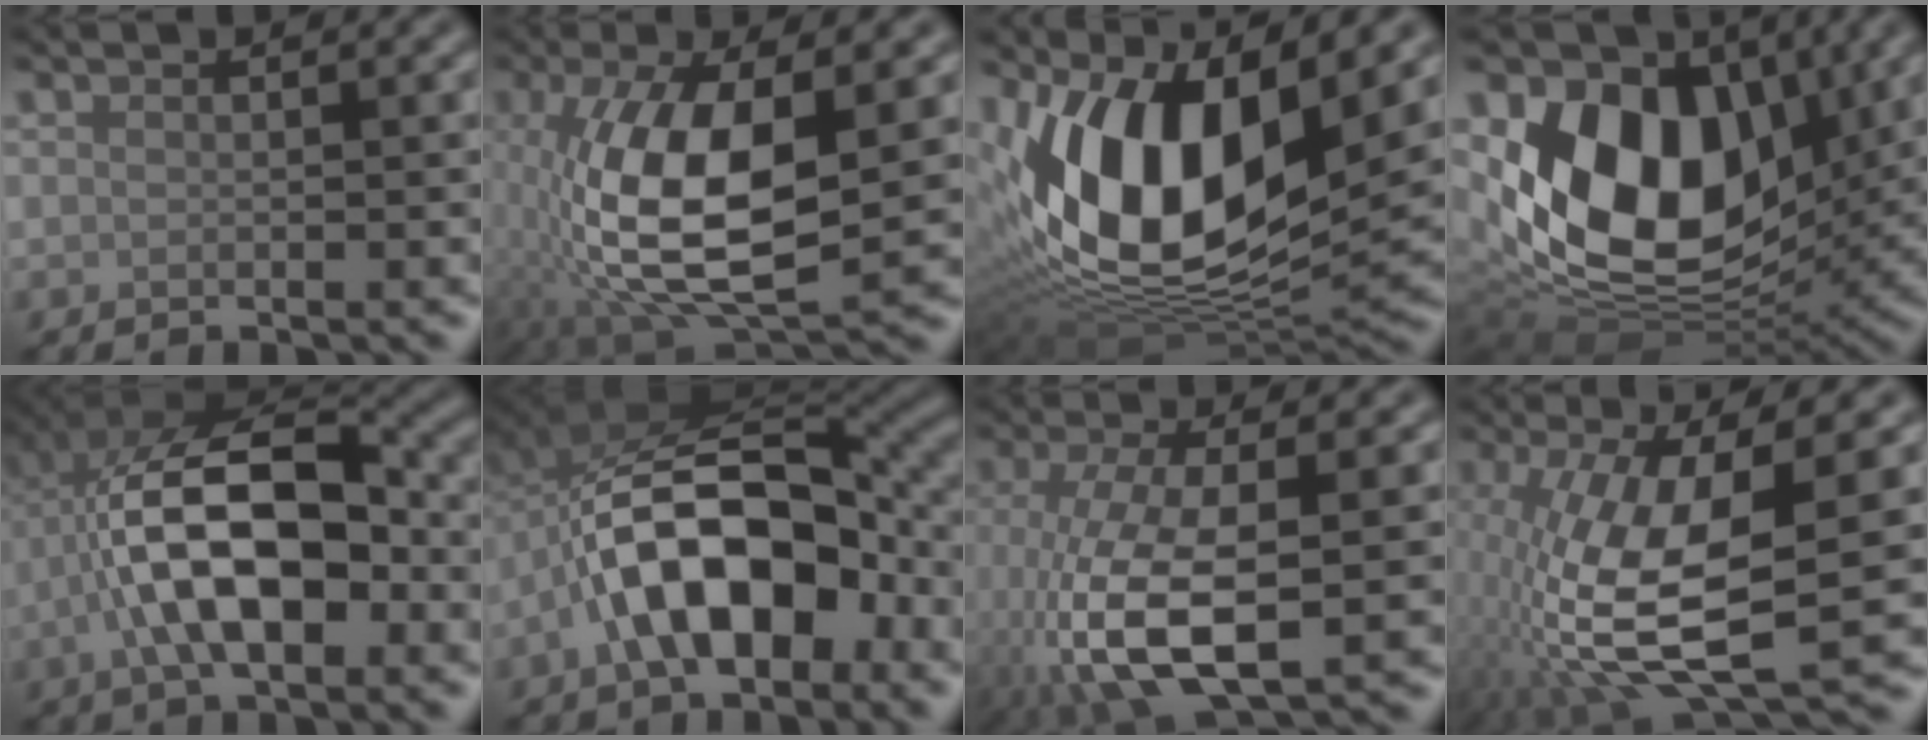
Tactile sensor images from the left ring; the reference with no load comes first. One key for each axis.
{"total": 11.1, "fx": -0.4, "fy": 4.8, "fz": 10.0, "tx": -0.212, "ty": -0.009, "tz": -0.004}
{"total": 14.8, "fx": 2.9, "fy": 8.1, "fz": 12.0, "tx": -0.224, "ty": -0.012, "tz": 0.040}
{"total": 15.2, "fx": 2.4, "fy": 10.1, "fz": 11.0, "tx": -0.191, "ty": -0.009, "tz": 0.042}
{"total": 10.8, "fx": -2.4, "fy": 5.1, "fz": 9.3, "tx": -0.169, "ty": 0.019, "tz": -0.044}
{"total": 11.6, "fx": -3.7, "fy": 6.0, "fz": 9.2, "tx": -0.154, "ty": 0.016, "tz": -0.069}
{"total": 8.4, "fx": -2.5, "fy": 3.0, "fz": 7.4, "tx": -0.166, "ty": -0.008, "tz": -0.049}
{"total": 11.1, "fx": -2.0, "fy": 3.6, "fz": 10.3, "tx": -0.218, "ty": -0.012, "tz": -0.036}